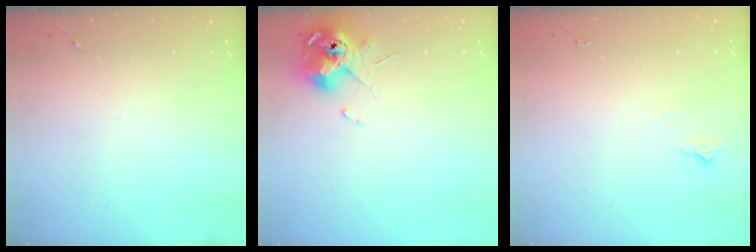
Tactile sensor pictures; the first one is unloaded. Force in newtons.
{"total": 10.4, "press": 10.3, "slide": 1.4}
{"total": 4.9, "press": 4.8, "slide": 0.7}